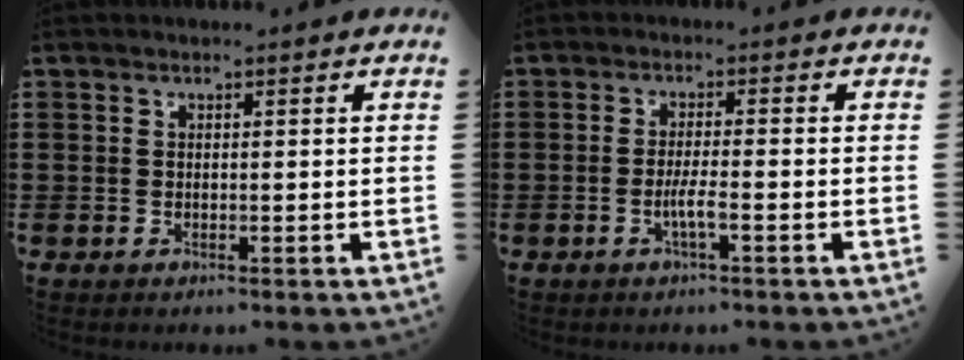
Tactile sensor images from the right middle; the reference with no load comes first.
{"total": 2.9, "force": [-1.3, 0.4, 2.6], "torque": [-0.046, 0.002, -0.024]}